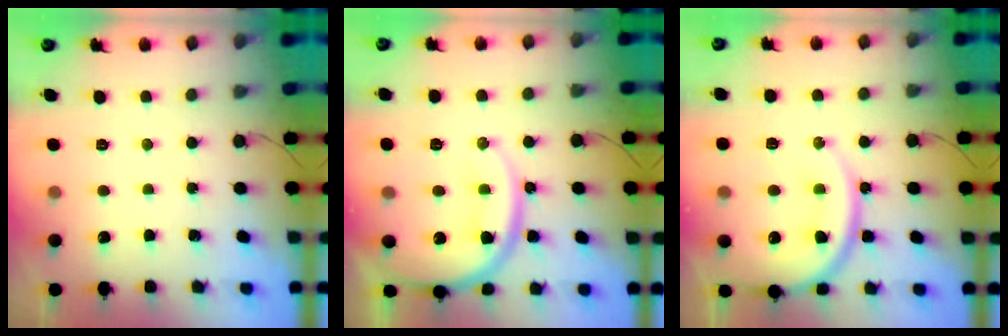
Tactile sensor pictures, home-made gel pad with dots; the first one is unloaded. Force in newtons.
{"total": 17.7, "press": 17.7, "slide": 1.8}
{"total": 19.6, "press": 19.3, "slide": 3.5}